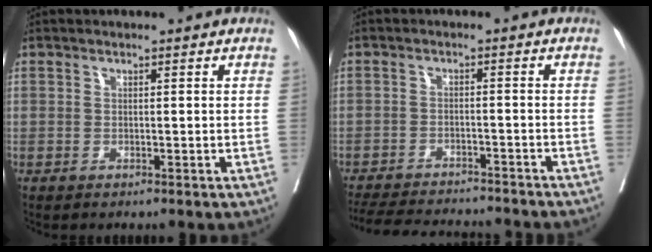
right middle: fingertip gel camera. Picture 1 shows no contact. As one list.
[{"total": 15.6, "force": [-14.4, 2.2, 5.6], "torque": [-0.112, -0.020, -0.198]}]